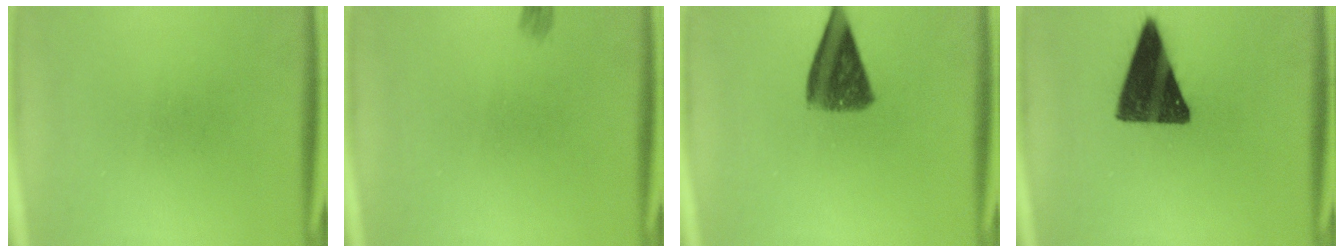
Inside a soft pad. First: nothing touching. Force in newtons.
{"total": 1.0}
{"total": 8.8}
{"total": 14.7}